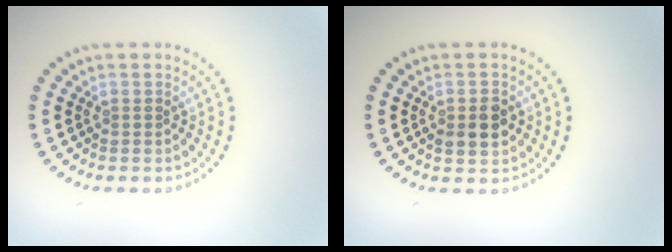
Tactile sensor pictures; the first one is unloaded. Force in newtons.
{"total": 2.5, "press": 2.5, "slide": 0.2}